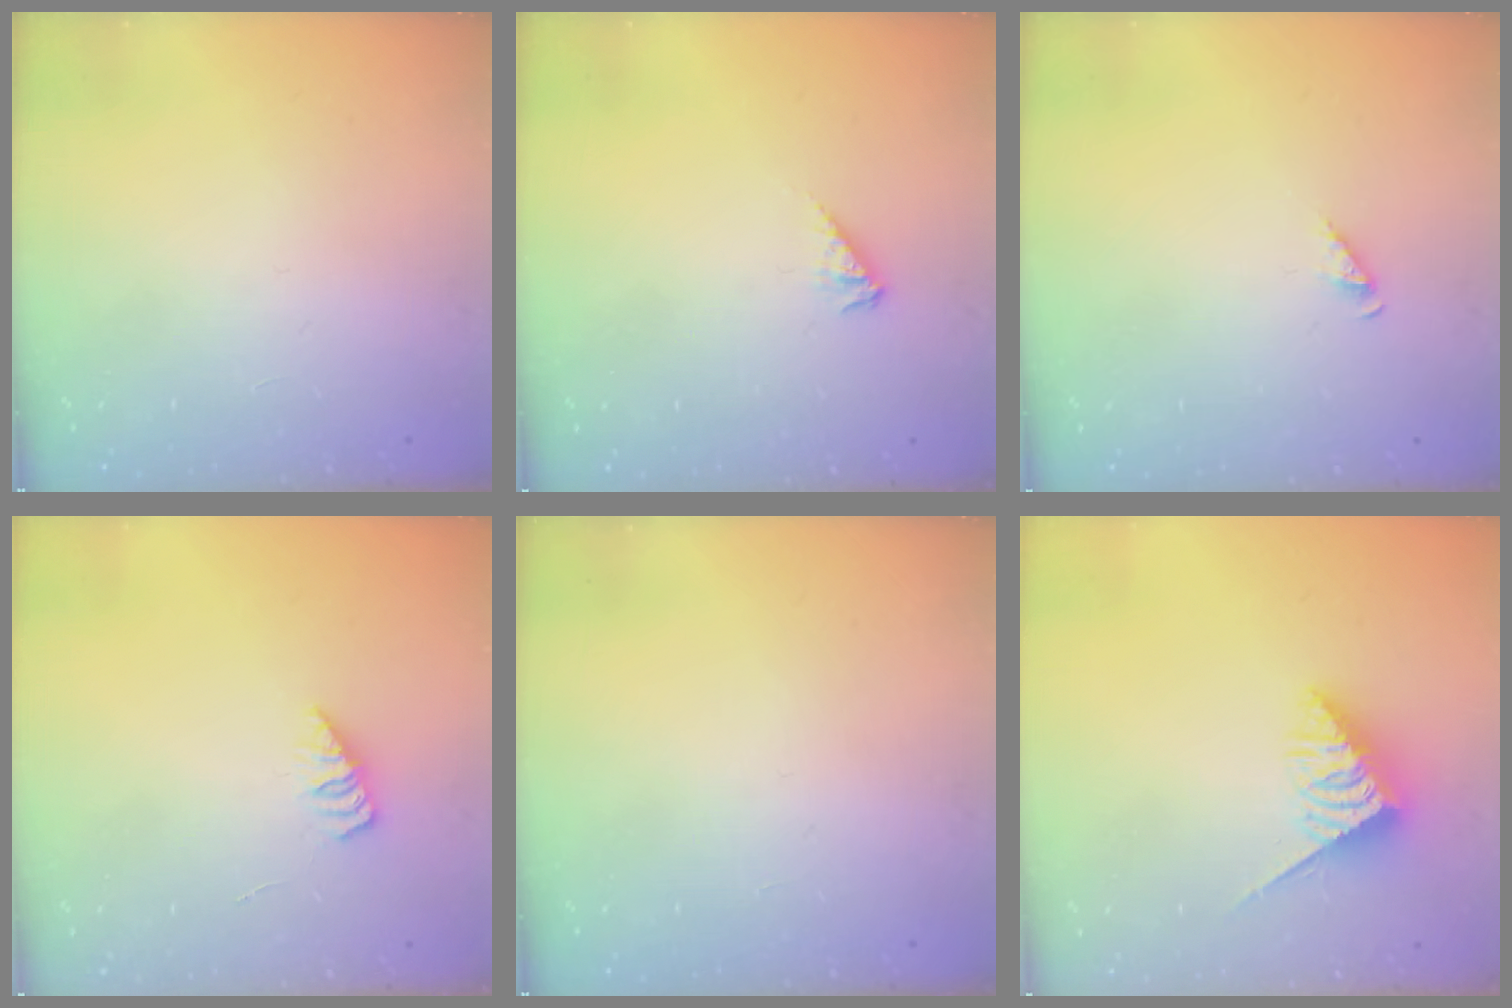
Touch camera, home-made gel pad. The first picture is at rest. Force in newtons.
{"total": 3.6, "press": 3.6, "slide": 0.6}
{"total": 2.0, "press": 1.9, "slide": 0.3}
{"total": 2.2, "press": 2.1, "slide": 0.3}
{"total": 0.0}
{"total": 4.3, "press": 4.3, "slide": 0.2}